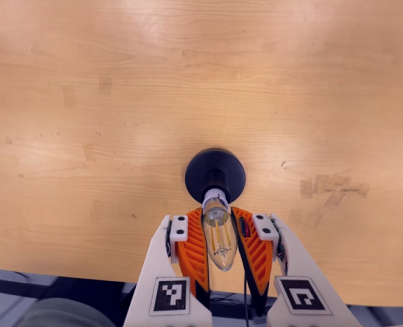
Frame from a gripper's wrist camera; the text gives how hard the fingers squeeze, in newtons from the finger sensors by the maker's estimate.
{"total": 17.3, "left": 16.2, "right": 18.4}